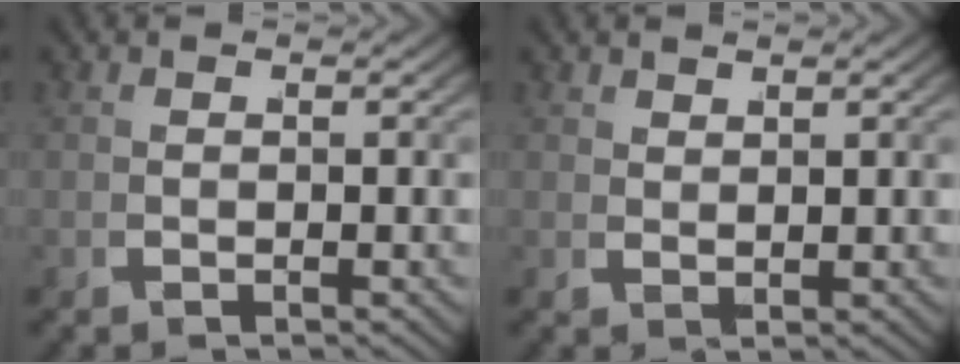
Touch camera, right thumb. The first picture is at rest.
{"total": 1.6, "force": [1.5, -0.6, -0.3], "torque": [0.012, 0.007, 0.031]}